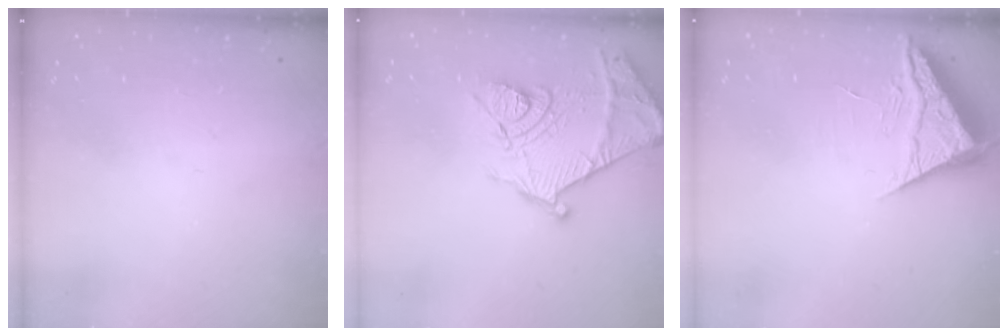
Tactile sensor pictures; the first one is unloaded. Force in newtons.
{"total": 17.3, "press": 17.2, "slide": 1.7}
{"total": 6.3, "press": 6.3, "slide": 0.9}